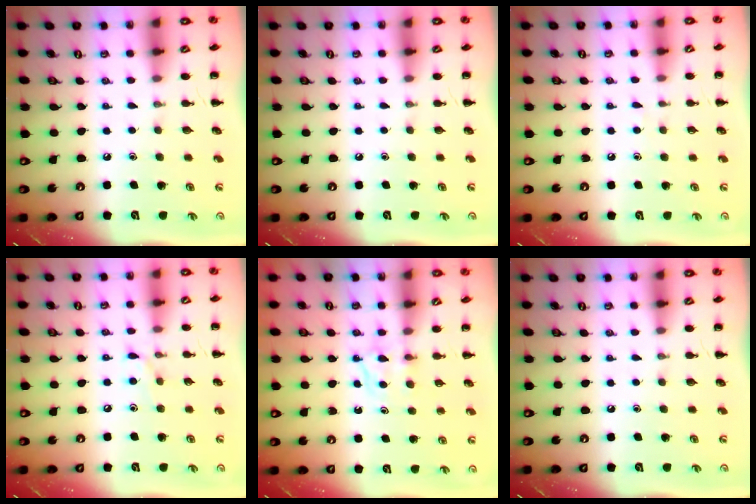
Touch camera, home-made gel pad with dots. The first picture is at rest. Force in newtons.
{"total": 0.0}
{"total": 2.9, "press": 2.8, "slide": 1.0}
{"total": 6.0, "press": 5.7, "slide": 1.8}
{"total": 5.1, "press": 4.9, "slide": 1.5}
{"total": 0.0}